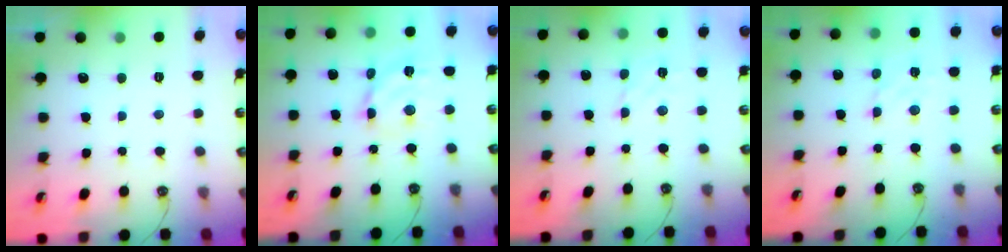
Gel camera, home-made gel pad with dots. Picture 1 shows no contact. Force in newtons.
{"total": 10.9, "press": 10.9, "slide": 0.8}
{"total": 2.7, "press": 2.7, "slide": 0.4}
{"total": 4.1, "press": 4.1, "slide": 0.4}